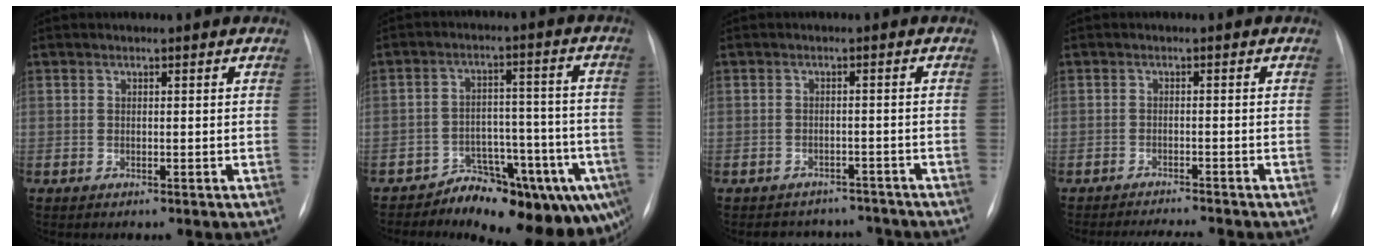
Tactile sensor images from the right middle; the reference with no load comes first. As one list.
[{"total": 13.6, "force": [-10.3, 6.4, 6.3], "torque": [-0.036, 0.060, -0.135]}, {"total": 6.9, "force": [-6.3, 2.8, 0.1], "torque": [0.006, 0.017, -0.075]}, {"total": 5.6, "force": [-5.3, -0.3, 1.7], "torque": [-0.024, -0.010, -0.080]}]